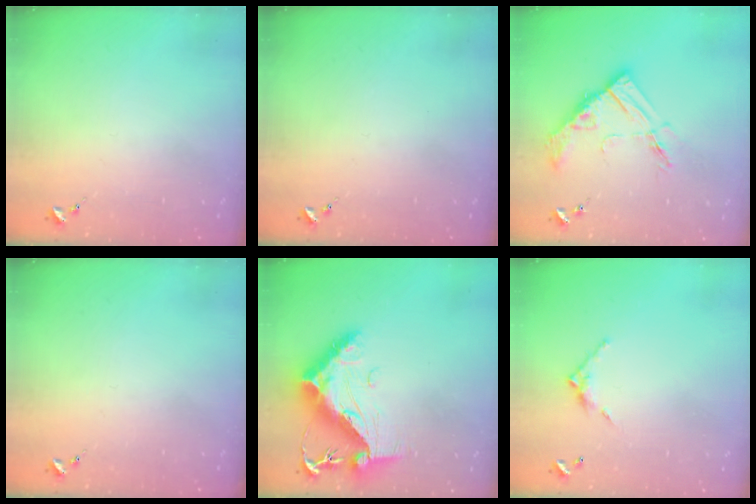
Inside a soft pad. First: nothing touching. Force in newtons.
{"total": 0.0}
{"total": 14.1, "press": 14.0, "slide": 1.1}
{"total": 0.0}
{"total": 19.4, "press": 19.3, "slide": 1.7}
{"total": 6.7, "press": 6.7, "slide": 0.4}